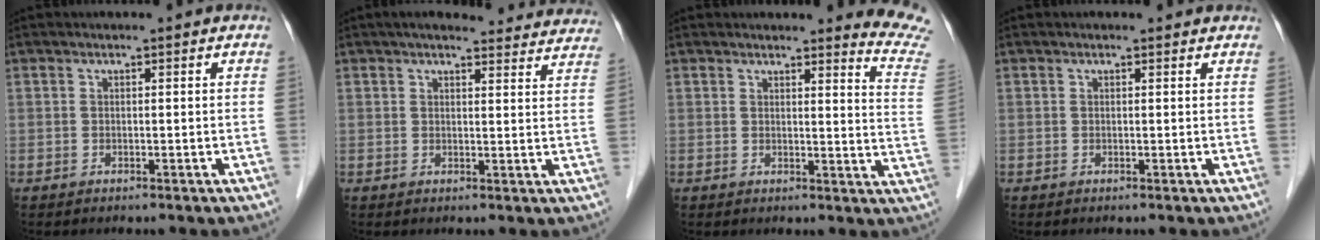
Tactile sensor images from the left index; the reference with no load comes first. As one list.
[{"total": 19.1, "force": [17.8, 3.6, 6.0], "torque": [-0.059, 0.005, 0.200]}, {"total": 9.0, "force": [8.9, -0.9, 0.9], "torque": [-0.004, -0.101, 0.070]}, {"total": 1.3, "force": [1.2, 0.3, 0.5], "torque": [-0.013, 0.008, 0.009]}]